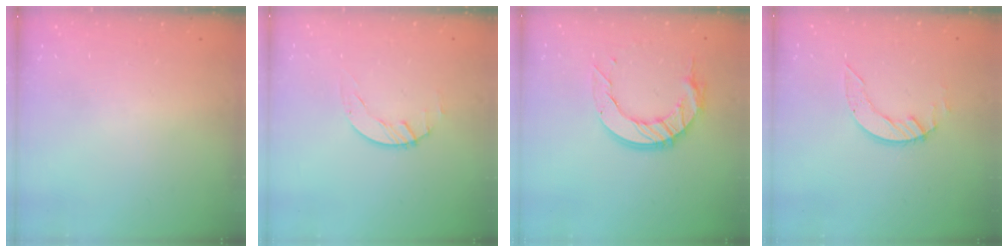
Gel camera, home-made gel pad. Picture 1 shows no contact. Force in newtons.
{"total": 1.7, "press": 1.7, "slide": 0.1}
{"total": 12.5, "press": 12.4, "slide": 0.9}
{"total": 5.4, "press": 5.4, "slide": 0.1}